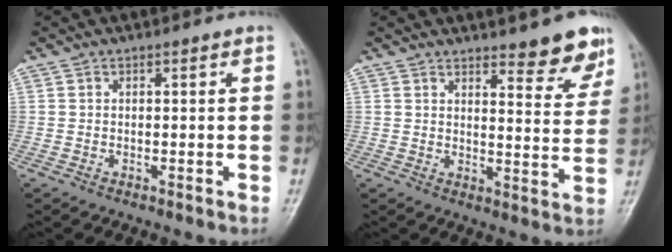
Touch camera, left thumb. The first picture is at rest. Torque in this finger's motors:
{"motor_torque": [0.34, 0.22, 0.03, -0.18, 0.09]}